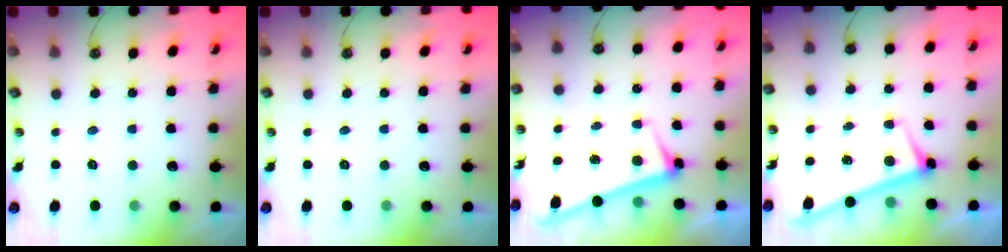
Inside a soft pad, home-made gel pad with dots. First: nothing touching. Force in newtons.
{"total": 0.0}
{"total": 2.9, "press": 2.9, "slide": 0.4}
{"total": 2.8, "press": 2.8, "slide": 0.4}